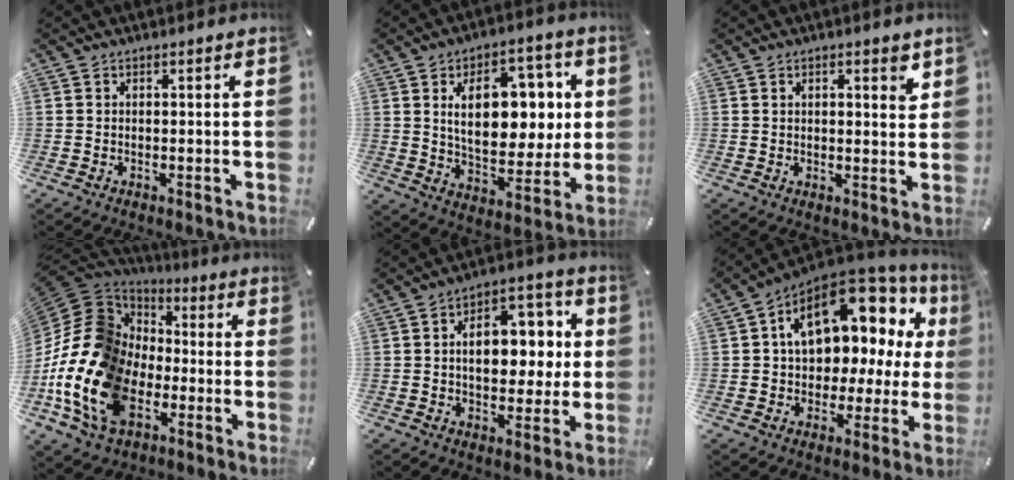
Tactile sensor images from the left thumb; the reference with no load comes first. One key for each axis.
{"total": 16.7, "fx": 4.5, "fy": 10.5, "fz": 12.3, "tx": -0.182, "ty": 0.004, "tz": 0.082}
{"total": 3.1, "fx": 1.9, "fy": 1.1, "fz": 2.2, "tx": -0.022, "ty": -0.007, "tz": 0.027}
{"total": 22.1, "fx": -7.8, "fy": 15.6, "fz": 13.5, "tx": -0.313, "ty": 0.016, "tz": -0.141}
{"total": 13.1, "fx": 1.5, "fy": 9.0, "fz": 9.4, "tx": -0.122, "ty": -0.001, "tz": 0.026}
{"total": 16.3, "fx": 6.6, "fy": 9.8, "fz": 11.1, "tx": -0.167, "ty": -0.045, "tz": 0.112}